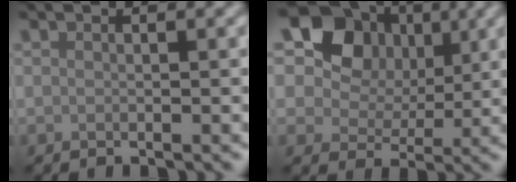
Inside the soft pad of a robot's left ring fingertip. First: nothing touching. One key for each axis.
{"total": 10.9, "fx": 4.3, "fy": 8.4, "fz": 5.5, "tx": -0.105, "ty": 0.029, "tz": 0.054}